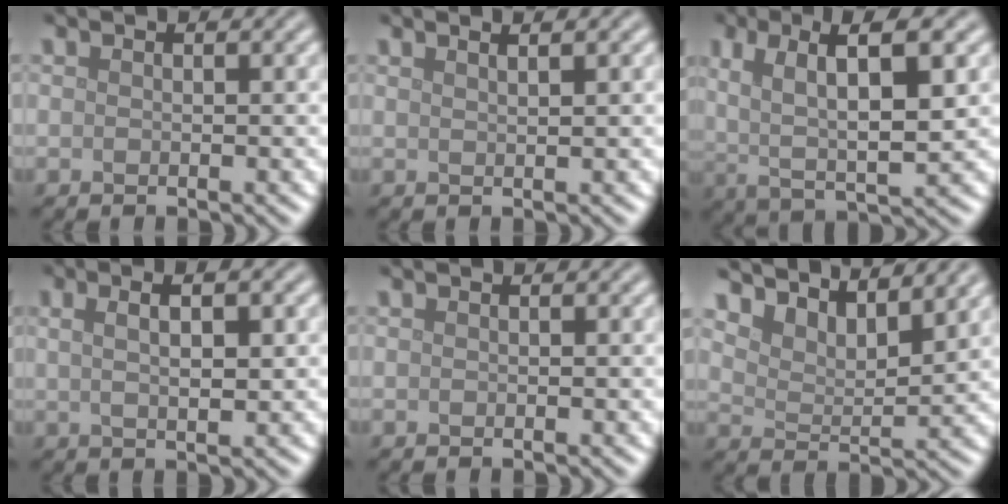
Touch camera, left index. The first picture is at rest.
{"total": 2.2, "force": [1.4, 0.9, 1.5], "torque": [0.002, 0.006, -0.005]}
{"total": 8.3, "force": [2.2, 2.9, 7.4], "torque": [-0.138, 0.003, 0.034]}
{"total": 4.3, "force": [1.5, 1.4, 3.8], "torque": [-0.053, 0.006, 0.013]}
{"total": 0.0}
{"total": 6.9, "force": [6.0, 1.9, 2.7], "torque": [-0.060, 0.002, 0.099]}